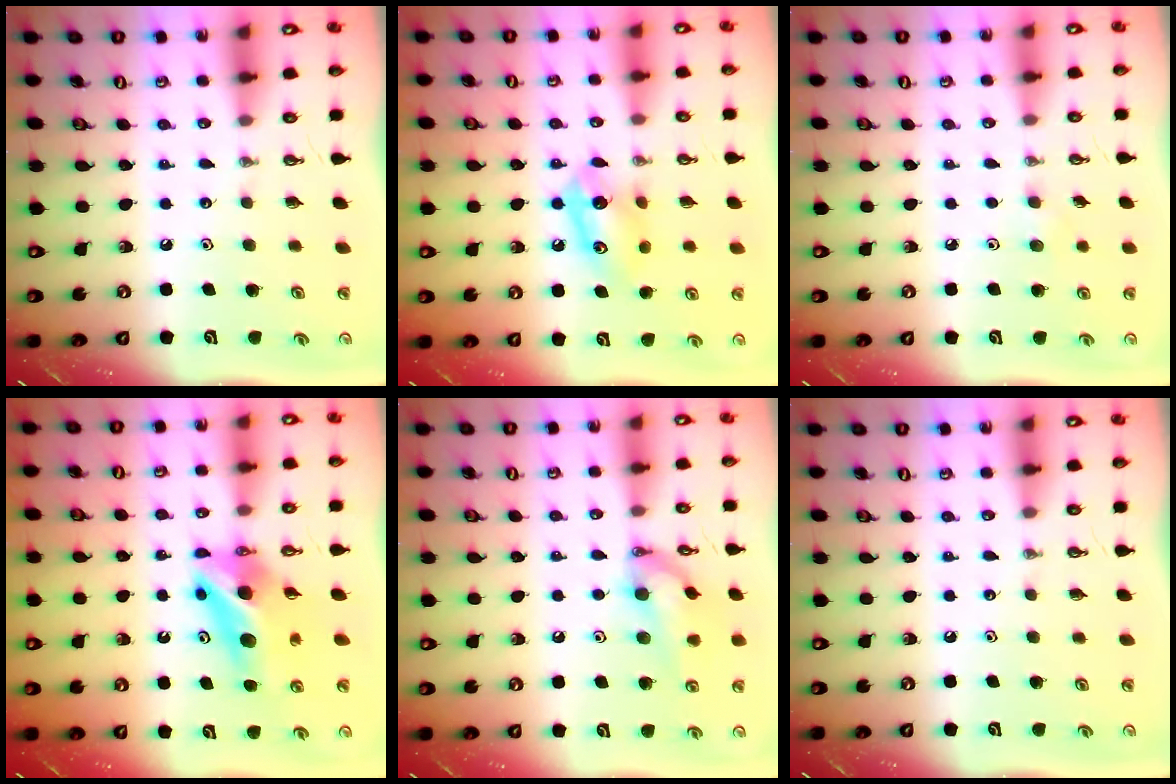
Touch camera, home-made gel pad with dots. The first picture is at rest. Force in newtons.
{"total": 7.7, "press": 7.5, "slide": 1.3}
{"total": 5.3, "press": 4.8, "slide": 2.4}
{"total": 11.0, "press": 10.9, "slide": 1.3}
{"total": 13.3, "press": 13.2, "slide": 1.6}
{"total": 0.0}